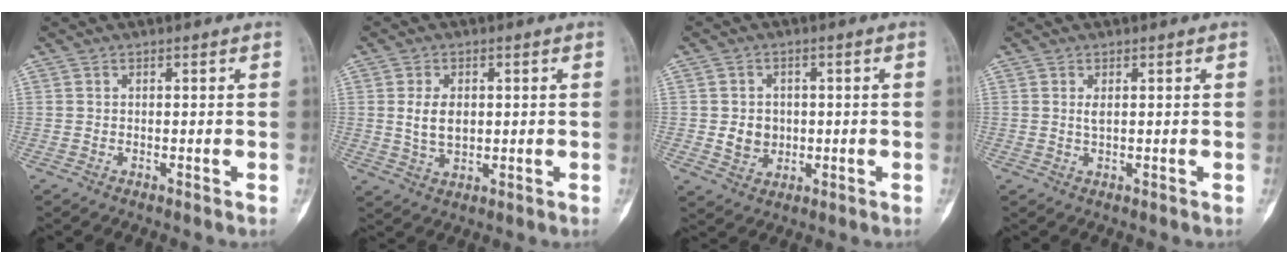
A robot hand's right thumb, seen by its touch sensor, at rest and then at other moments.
{"total": 5.5, "force": [0.7, 3.5, 4.2], "torque": [-0.072, -0.006, 0.021]}
{"total": 5.0, "force": [-0.2, 4.4, 2.3], "torque": [-0.018, 0.004, 0.003]}
{"total": 1.2, "force": [0.4, 0.3, 1.1], "torque": [-0.020, -0.003, 0.009]}